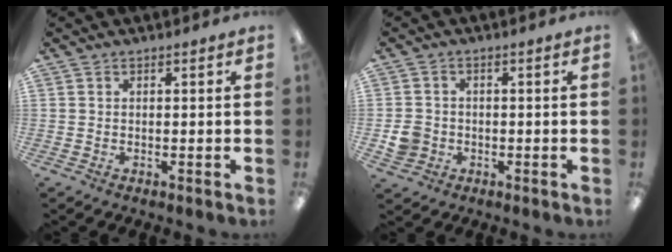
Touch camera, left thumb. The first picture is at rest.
{"total": 4.2, "force": [-1.2, 3.9, 1.3], "torque": [-0.014, 0.005, -0.020]}